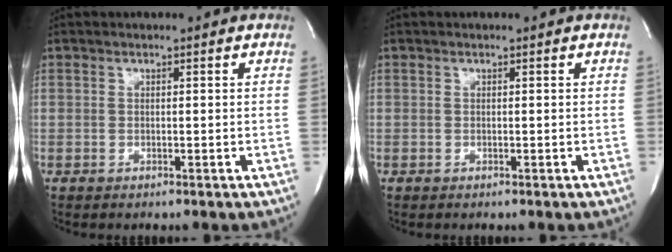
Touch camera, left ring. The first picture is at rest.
{"total": 0.0}